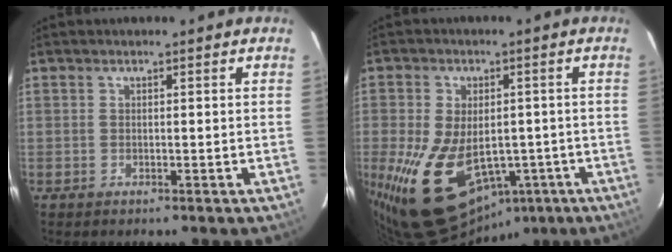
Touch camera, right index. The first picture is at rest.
{"total": 20.4, "force": [-7.1, 12.9, 14.1], "torque": [-0.311, -0.029, -0.088]}